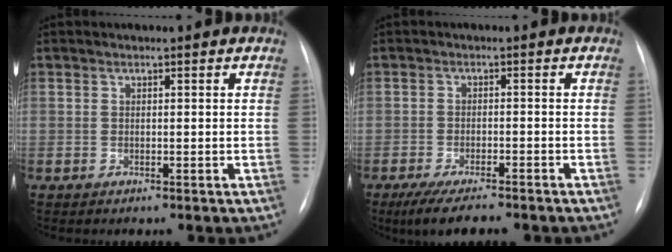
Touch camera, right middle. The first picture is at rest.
{"total": 7.9, "force": [-6.3, 1.5, 4.5], "torque": [-0.073, -0.017, -0.096]}